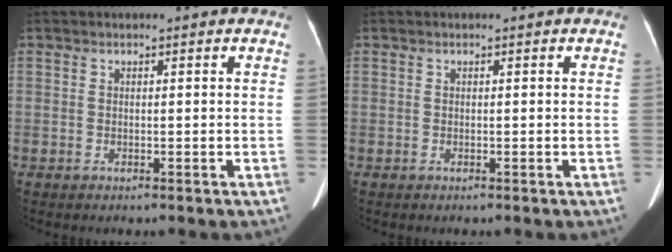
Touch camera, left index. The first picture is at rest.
{"total": 0.0}